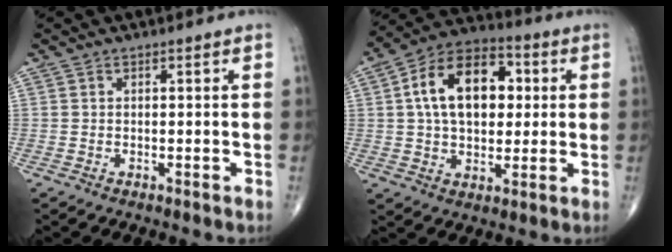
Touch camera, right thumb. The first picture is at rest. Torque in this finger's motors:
{"motor_torque": [0.78, 3.52, 1.47, 0.24, 0.14]}